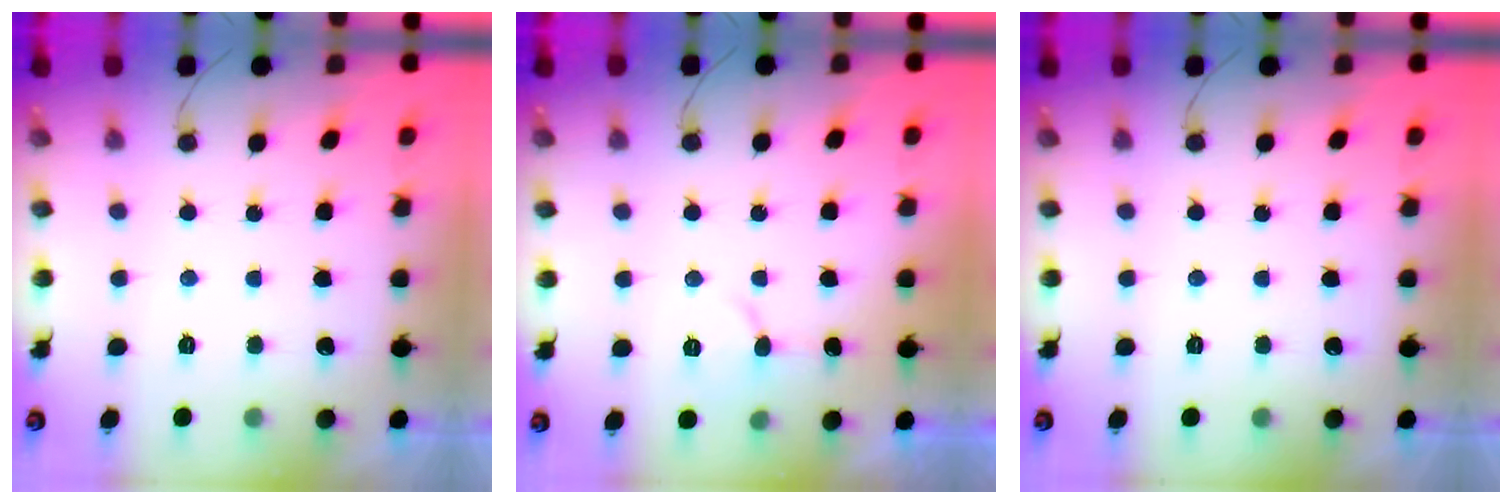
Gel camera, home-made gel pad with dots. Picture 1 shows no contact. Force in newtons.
{"total": 7.5, "press": 7.4, "slide": 0.9}
{"total": 0.0}